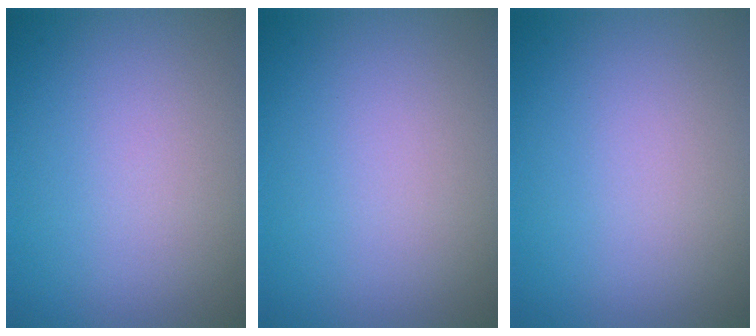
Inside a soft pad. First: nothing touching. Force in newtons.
{"total": 0.0}
{"total": 0.0}